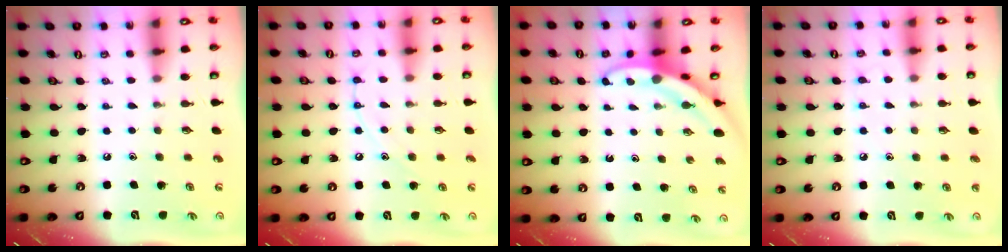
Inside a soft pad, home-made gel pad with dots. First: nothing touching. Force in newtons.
{"total": 7.7, "press": 7.6, "slide": 0.8}
{"total": 3.6, "press": 3.6, "slide": 0.4}
{"total": 4.6, "press": 4.5, "slide": 0.8}